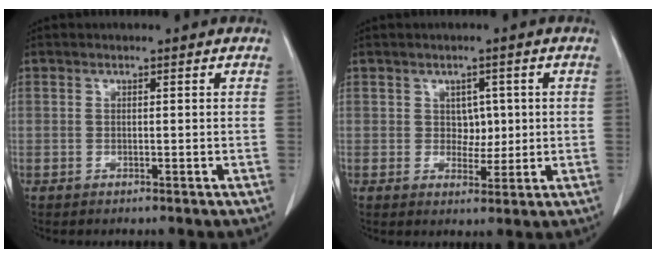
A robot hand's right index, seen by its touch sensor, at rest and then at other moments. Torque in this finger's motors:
{"motor_torque": [0.04, 0.13, 0.02, -0.01]}